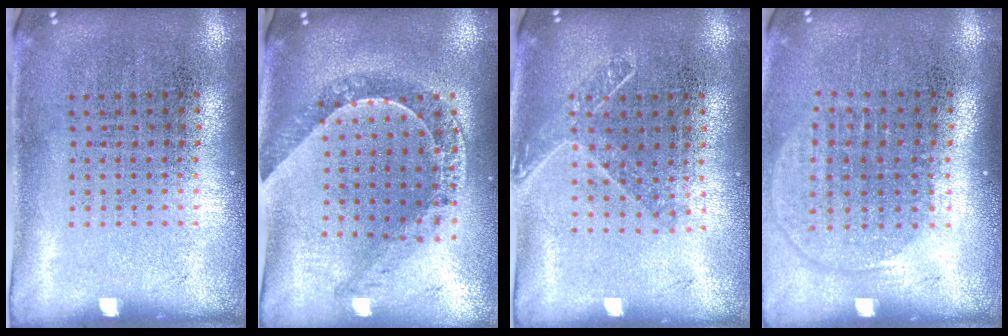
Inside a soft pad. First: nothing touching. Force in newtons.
{"total": 1.0, "press": 1.0, "slide": 0.3}
{"total": 1.4, "press": 1.1, "slide": 0.8}
{"total": 1.4, "press": 1.2, "slide": 0.7}